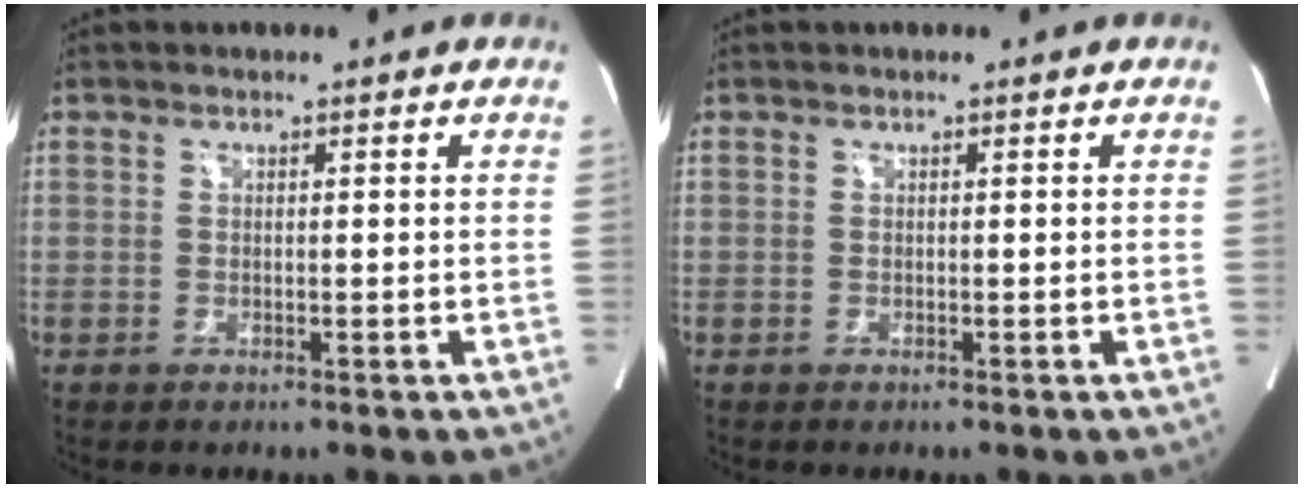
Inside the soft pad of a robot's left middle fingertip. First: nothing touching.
{"total": 0.0}